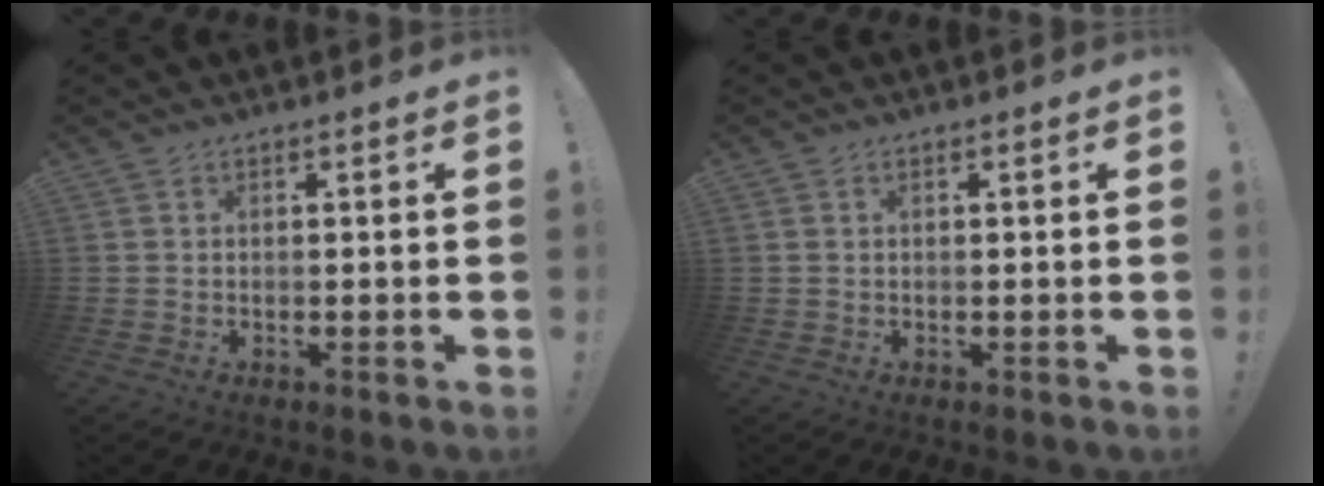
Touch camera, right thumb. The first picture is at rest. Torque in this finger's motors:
{"motor_torque": [-0.01, -0.11, -0.01, 0.19, 0.04]}